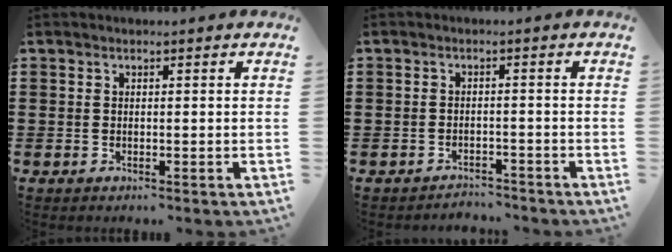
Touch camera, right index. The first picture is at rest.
{"total": 2.3, "force": [-2.2, 0.3, -0.3], "torque": [-0.003, 0.002, -0.052]}